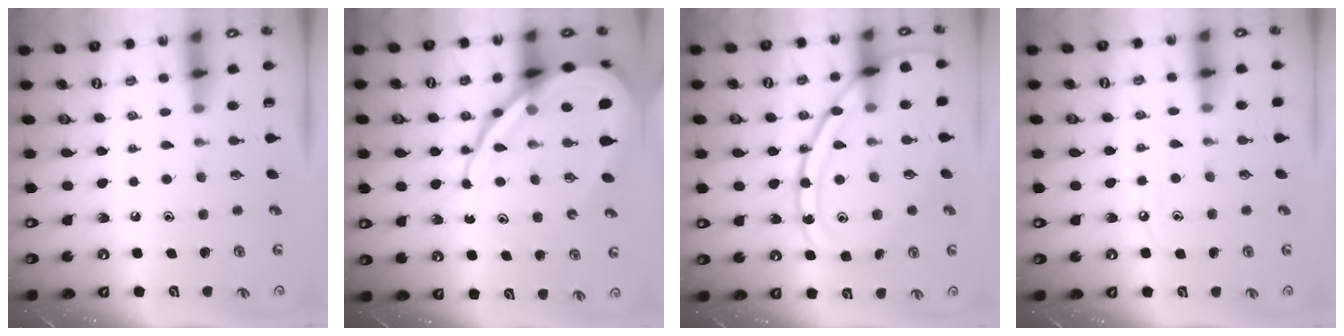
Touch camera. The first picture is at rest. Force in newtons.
{"total": 18.0, "press": 17.9, "slide": 1.9}
{"total": 16.3, "press": 16.2, "slide": 1.0}
{"total": 7.0, "press": 7.0, "slide": 0.7}